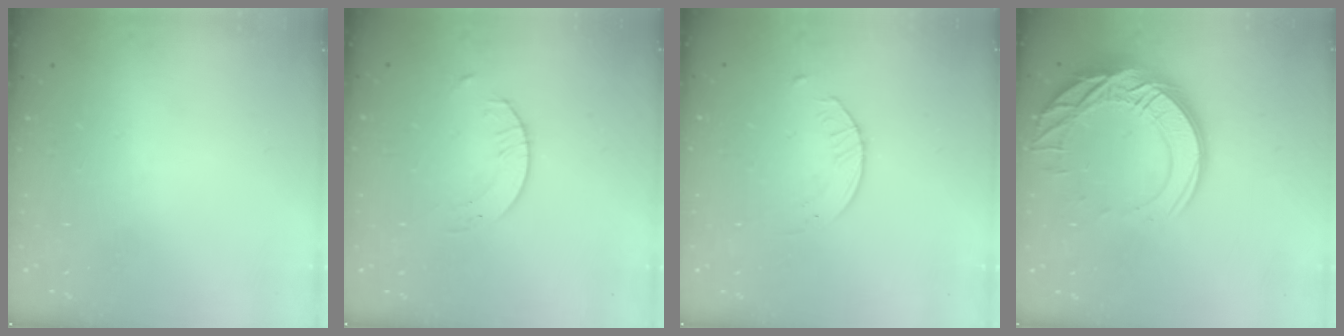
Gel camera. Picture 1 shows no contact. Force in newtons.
{"total": 1.7, "press": 1.7, "slide": 0.2}
{"total": 2.8, "press": 2.7, "slide": 0.3}
{"total": 18.7, "press": 18.6, "slide": 1.8}